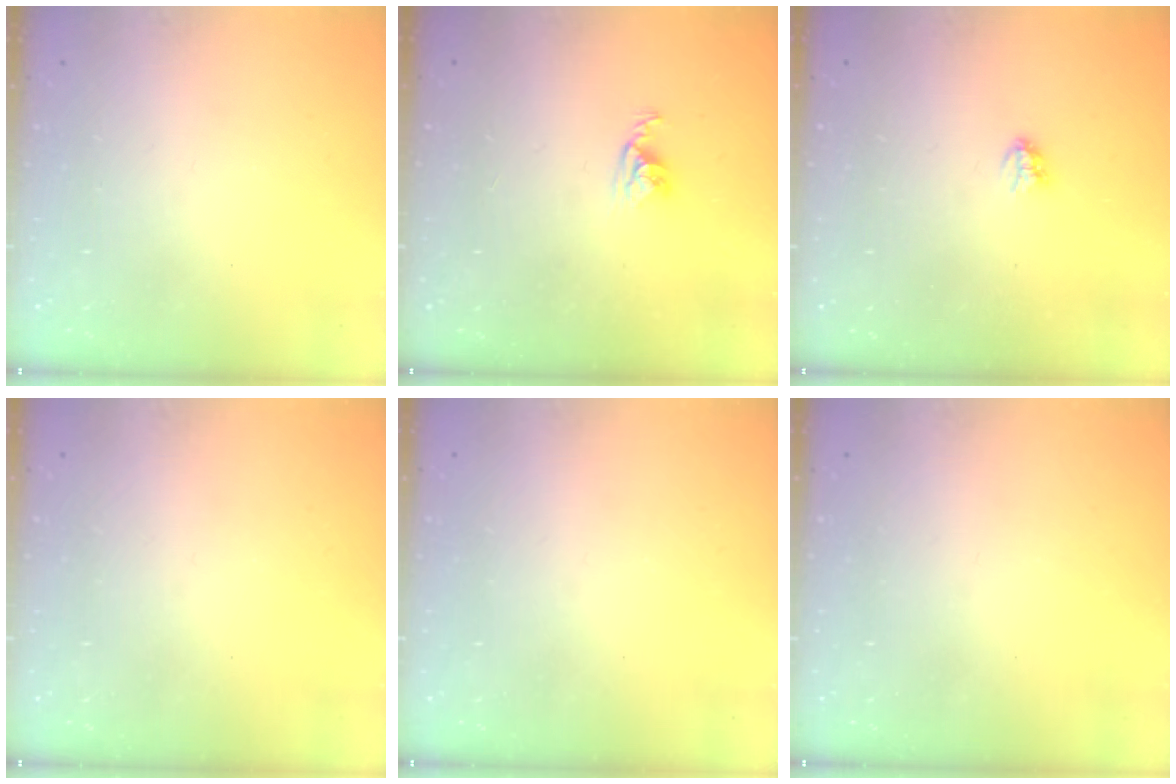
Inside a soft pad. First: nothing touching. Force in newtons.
{"total": 4.2, "press": 4.2, "slide": 0.3}
{"total": 2.9, "press": 2.9, "slide": 0.3}
{"total": 0.0}
{"total": 0.0}
{"total": 0.0}